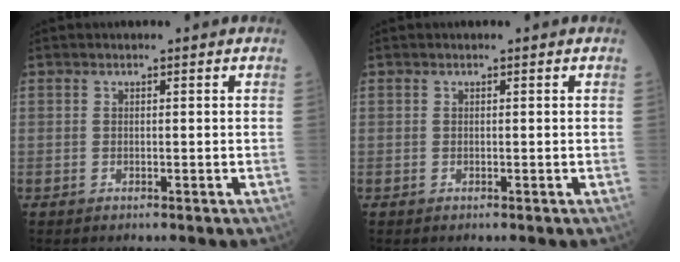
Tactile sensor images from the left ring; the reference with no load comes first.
{"total": 0.0}